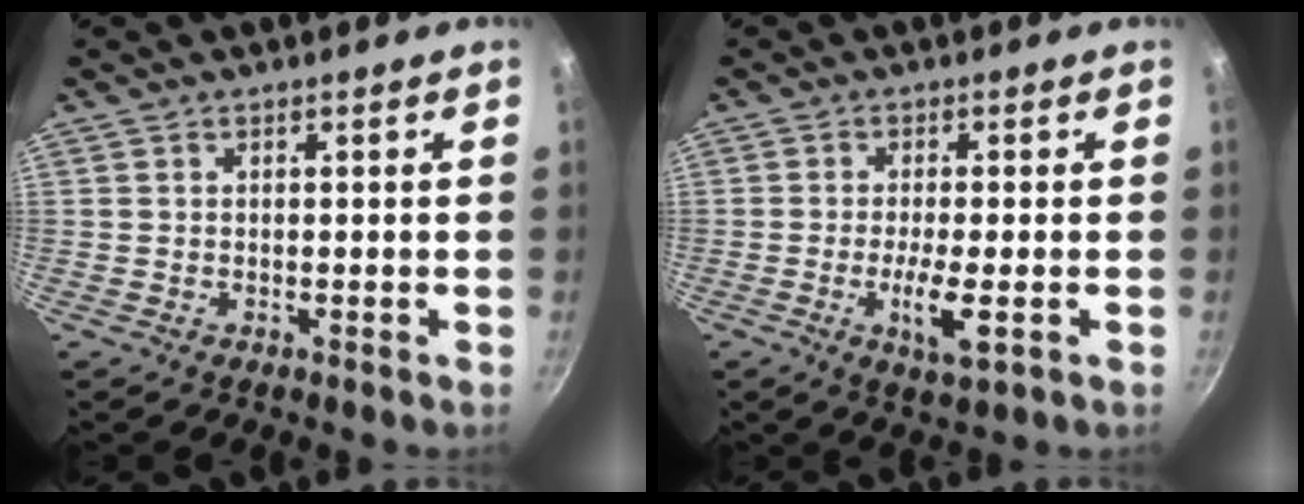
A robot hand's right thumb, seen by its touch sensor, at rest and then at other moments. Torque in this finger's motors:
{"motor_torque": [2.56, 2.45, 0.26, 0.66, 0.22]}